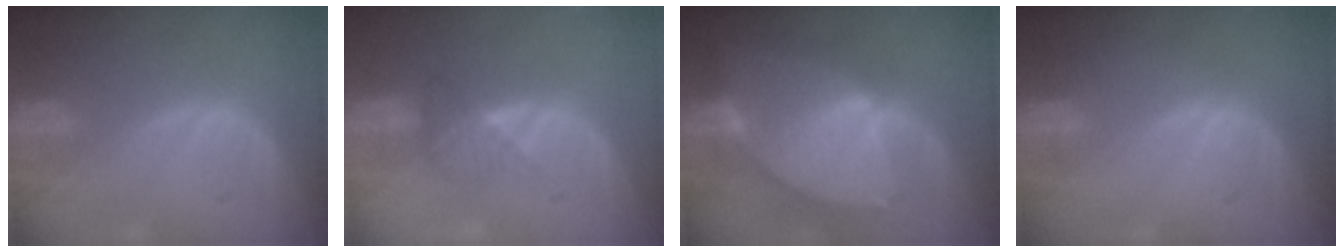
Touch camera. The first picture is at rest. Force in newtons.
{"total": 3.3, "press": 3.1, "slide": 1.2}
{"total": 8.7, "press": 7.5, "slide": 4.4}
{"total": 0.0}